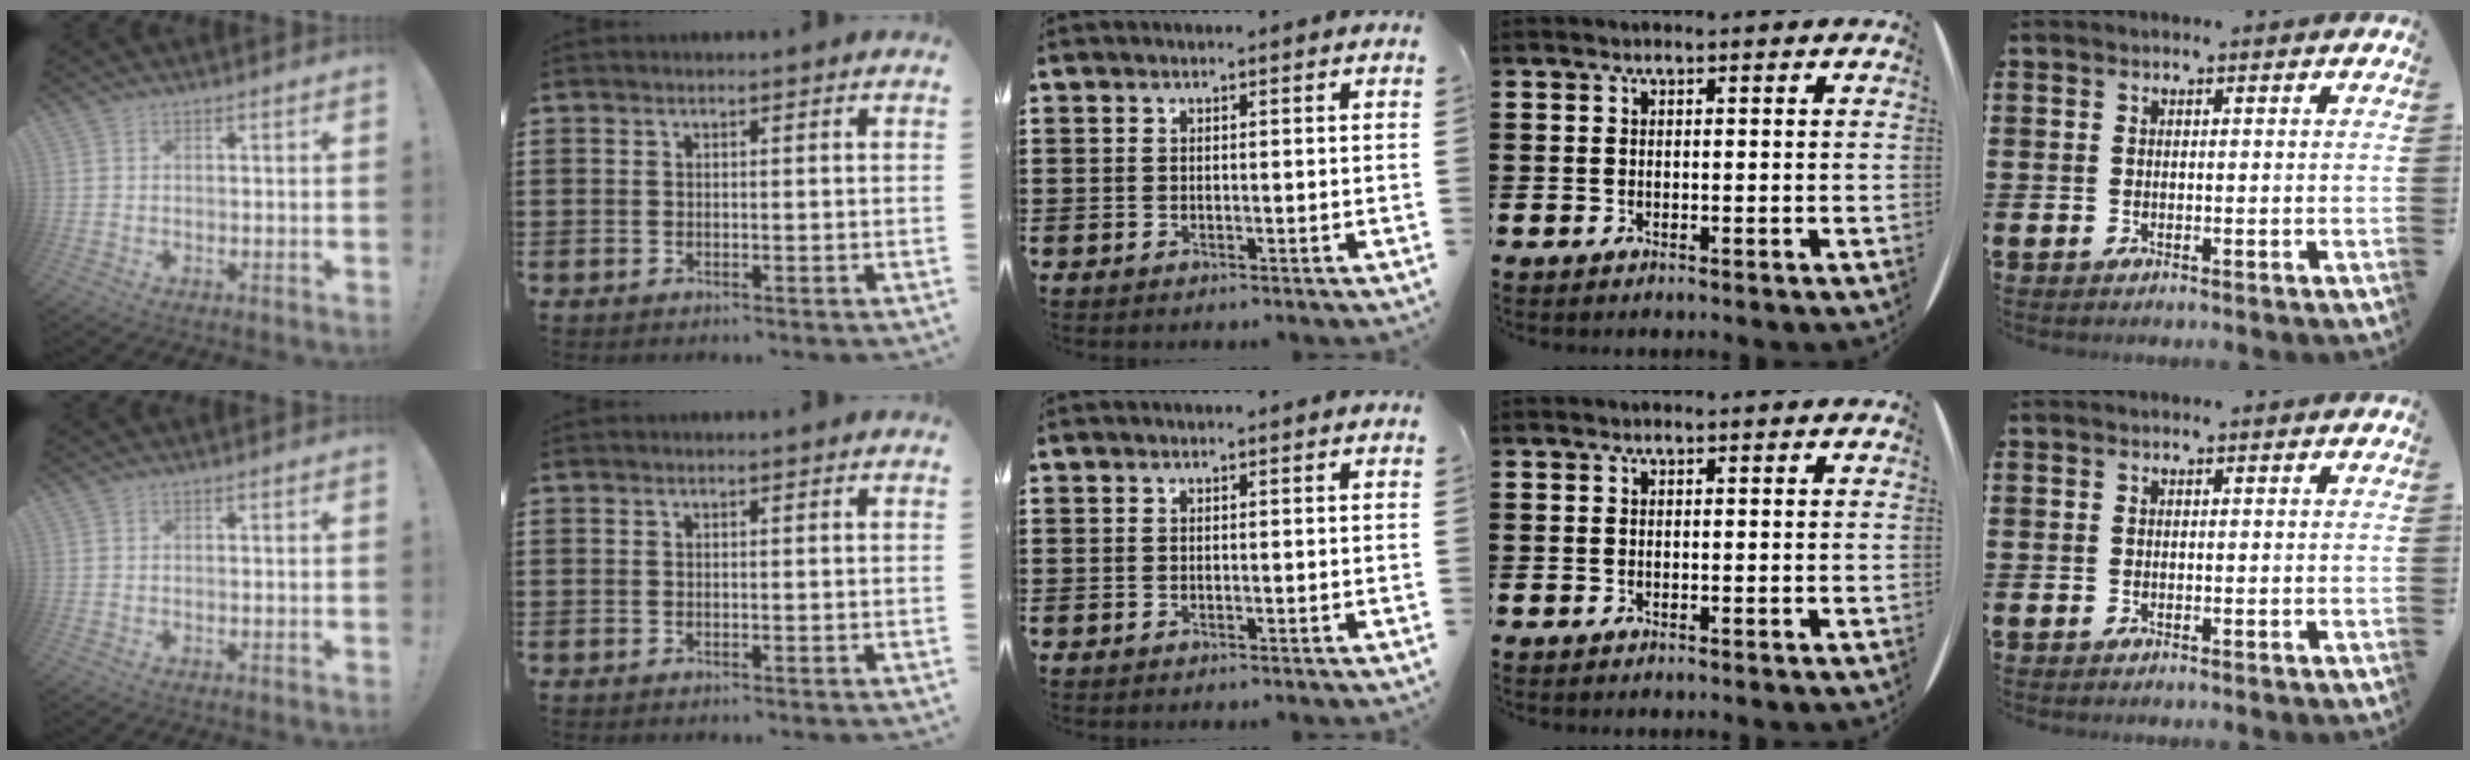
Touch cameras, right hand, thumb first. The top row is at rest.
{}